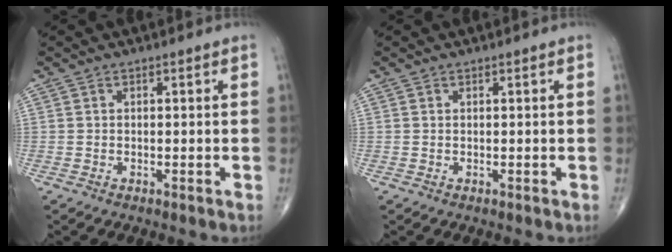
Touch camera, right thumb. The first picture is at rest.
{"total": 0.0}